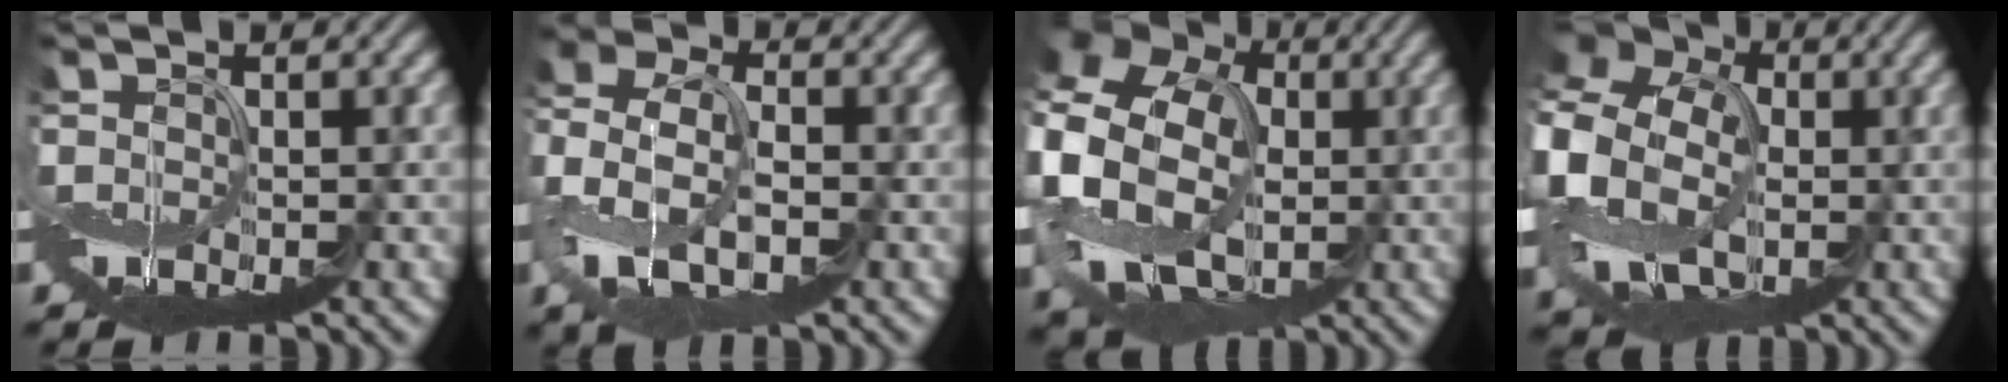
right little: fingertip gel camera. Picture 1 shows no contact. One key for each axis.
{"total": 7.2, "fx": -1.5, "fy": 4.8, "fz": 5.2, "tx": -0.119, "ty": 0.010, "tz": -0.042}
{"total": 18.3, "fx": 1.3, "fy": 15.2, "fz": 10.1, "tx": -0.236, "ty": 0.000, "tz": -0.013}
{"total": 15.3, "fx": 0.9, "fy": 12.1, "fz": 9.4, "tx": -0.212, "ty": 0.000, "tz": -0.018}